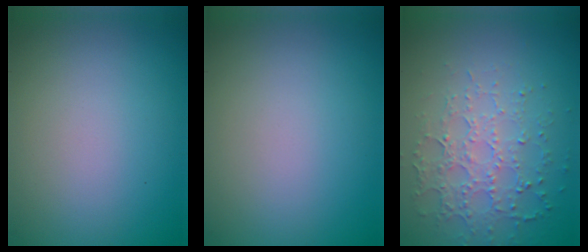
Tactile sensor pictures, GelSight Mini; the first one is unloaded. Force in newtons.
{"total": 0.0}
{"total": 3.5, "press": 3.2, "slide": 1.4}